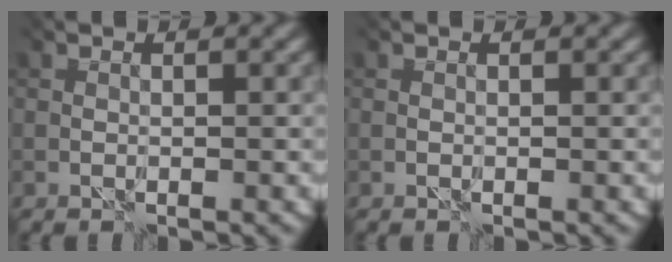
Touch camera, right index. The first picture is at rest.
{"total": 0.0}